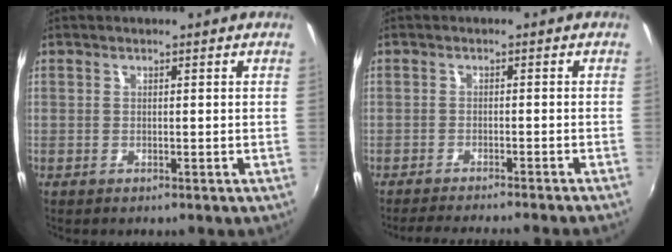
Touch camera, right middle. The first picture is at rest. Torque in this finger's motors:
{"motor_torque": [0.36, -0.47, 0.04, 0.03]}